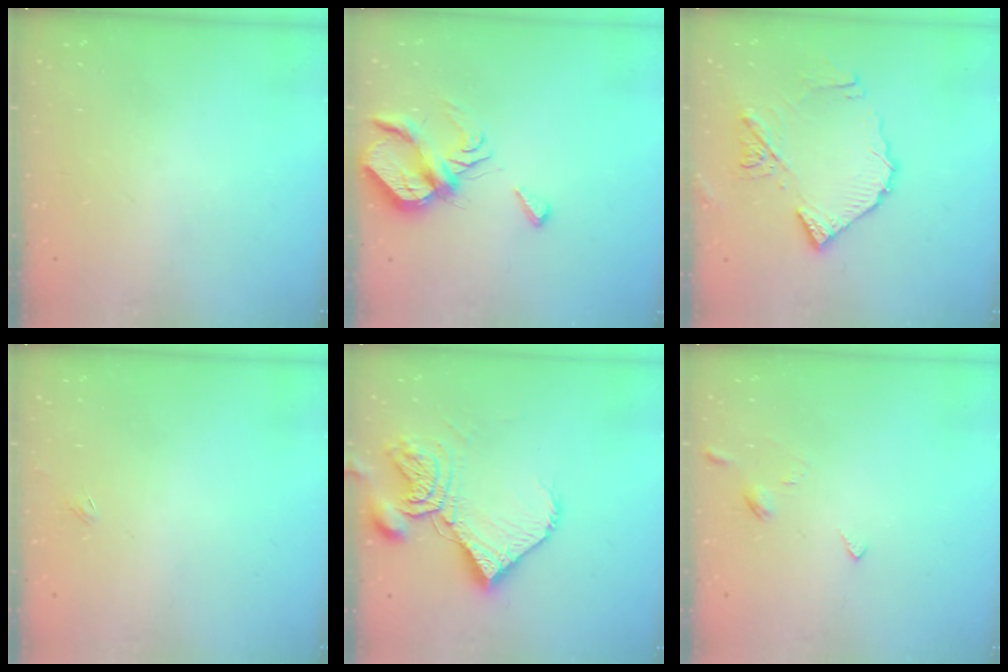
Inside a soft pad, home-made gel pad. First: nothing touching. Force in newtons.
{"total": 7.8, "press": 7.8, "slide": 0.5}
{"total": 14.4, "press": 14.3, "slide": 1.7}
{"total": 1.8, "press": 1.7, "slide": 0.3}
{"total": 14.2, "press": 14.1, "slide": 1.9}
{"total": 2.8, "press": 2.8, "slide": 0.6}